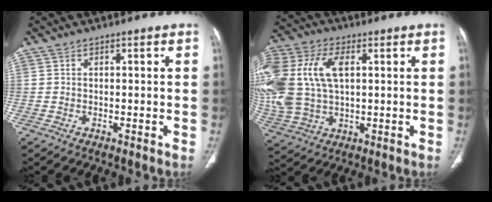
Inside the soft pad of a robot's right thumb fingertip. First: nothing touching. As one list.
[{"total": 24.7, "force": [4.7, 15.5, 18.7], "torque": [-0.468, 0.027, 0.098]}]